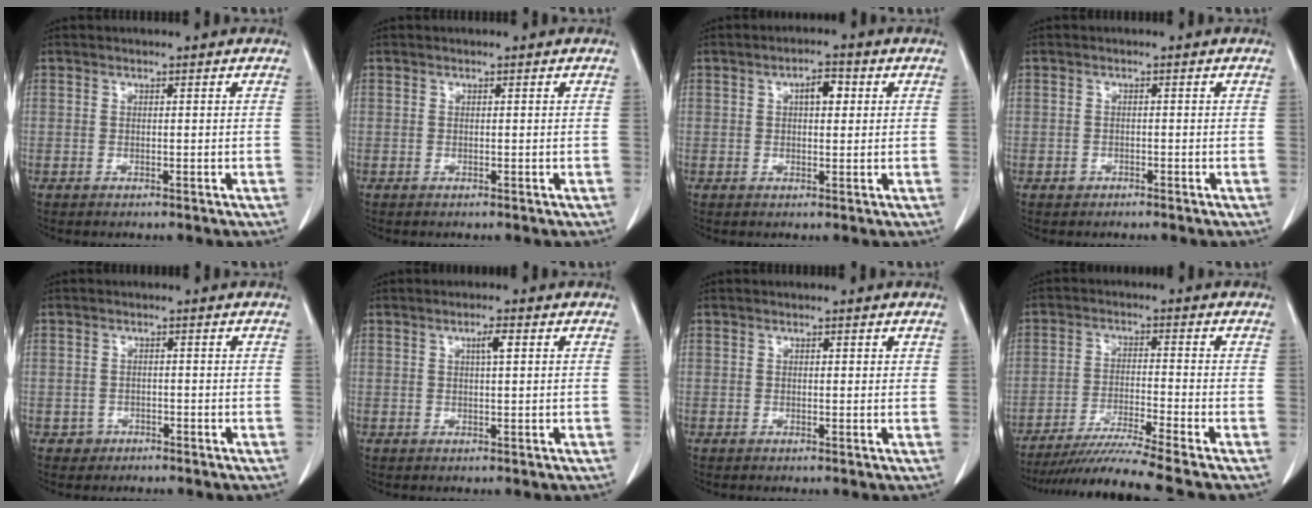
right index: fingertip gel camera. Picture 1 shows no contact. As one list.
[{"total": 0.0}, {"total": 3.4, "force": [1.0, 1.4, 3.0], "torque": [-0.048, 0.009, 0.014]}, {"total": 0.7, "force": [-0.5, 0.5, 0.1], "torque": [-0.003, 0.001, -0.010]}, {"total": 1.7, "force": [-1.0, 1.4, -0.2], "torque": [0.005, 0.009, -0.018]}, {"total": 2.1, "force": [0.8, 0.2, 2.0], "torque": [-0.036, 0.002, 0.012]}, {"total": 0.8, "force": [0.4, 0.4, 0.5], "torque": [-0.002, -0.001, 0.003]}, {"total": 10.2, "force": [-8.8, -2.9, 4.3], "torque": [-0.067, -0.028, -0.152]}]